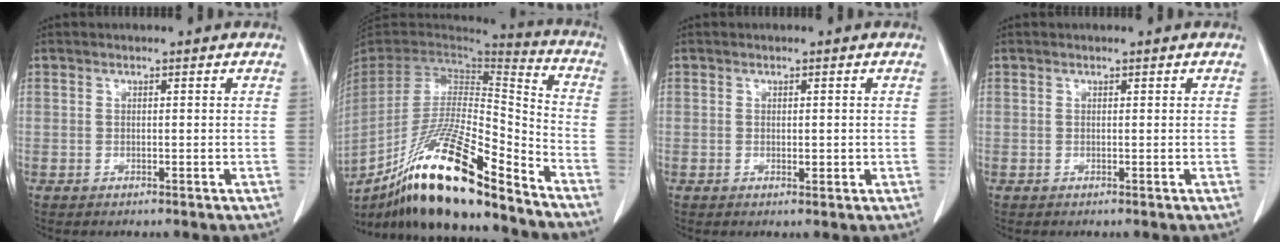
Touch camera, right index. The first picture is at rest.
{"total": 23.4, "force": [-16.6, 2.8, 16.3], "torque": [-0.302, -0.034, -0.300]}
{"total": 1.2, "force": [0.0, 0.8, 0.9], "torque": [-0.011, -0.002, 0.002]}
{"total": 0.0}